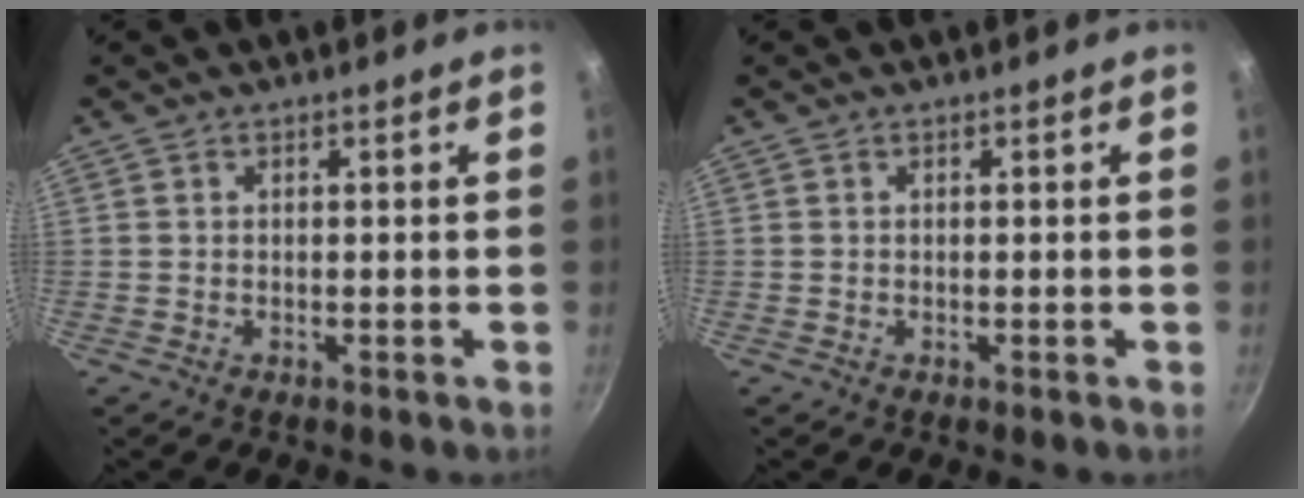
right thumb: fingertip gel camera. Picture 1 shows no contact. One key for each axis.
{"total": 0.0}